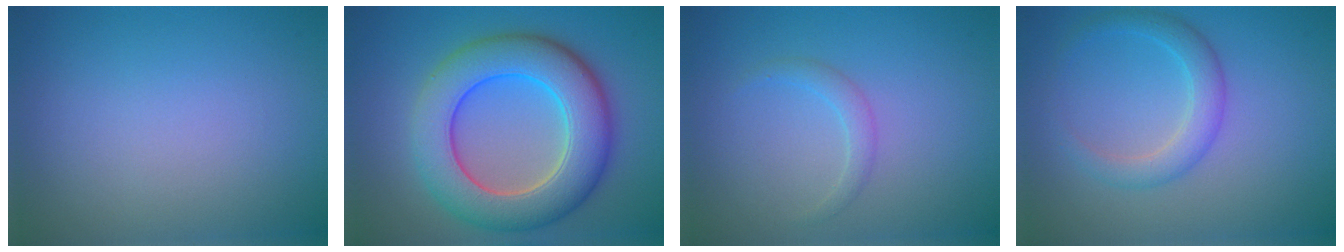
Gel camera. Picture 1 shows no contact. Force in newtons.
{"total": 9.5, "press": 9.5, "slide": 0.3}
{"total": 1.3, "press": 1.3, "slide": 0.2}
{"total": 2.8, "press": 2.7, "slide": 0.2}